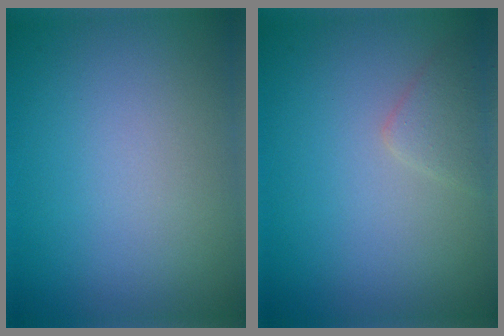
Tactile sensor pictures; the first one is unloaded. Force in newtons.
{"total": 1.6, "press": 1.6, "slide": 0.1}